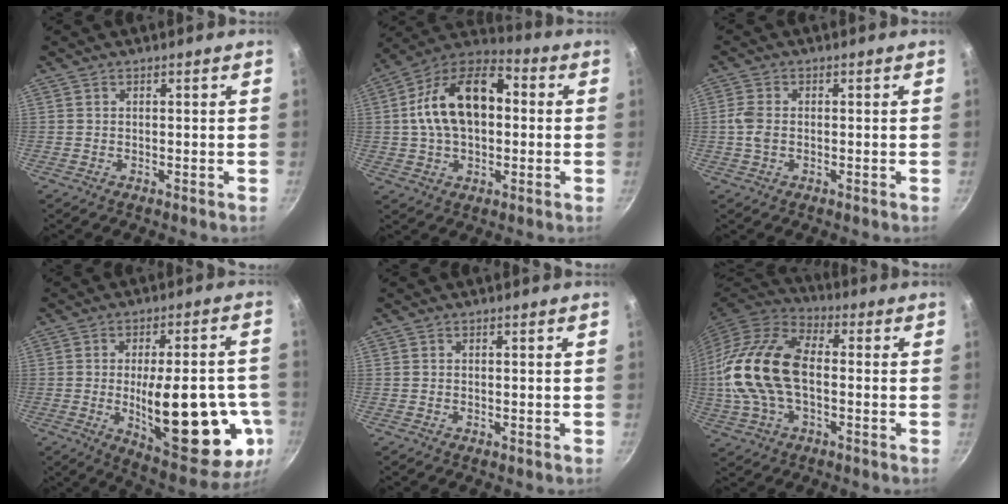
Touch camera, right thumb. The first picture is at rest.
{"total": 18.1, "force": [1.5, 11.3, 14.0], "torque": [-0.217, 0.036, 0.006]}
{"total": 6.5, "force": [-0.4, 4.3, 4.9], "torque": [-0.103, 0.003, -0.012]}
{"total": 25.3, "force": [-5.0, 9.7, 22.8], "torque": [-0.284, 0.000, -0.054]}
{"total": 0.0}
{"total": 19.5, "force": [-0.7, 11.3, 15.9], "torque": [-0.303, 0.032, -0.022]}